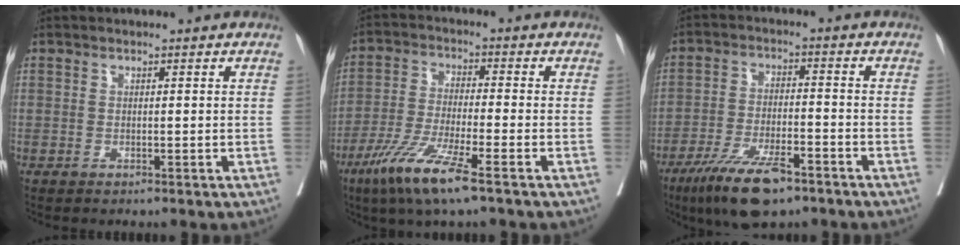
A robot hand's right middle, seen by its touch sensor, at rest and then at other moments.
{"total": 9.9, "force": [-6.0, 0.2, 7.8], "torque": [-0.163, -0.028, -0.117]}
{"total": 10.9, "force": [-7.4, 2.7, 7.5], "torque": [-0.138, -0.019, -0.129]}